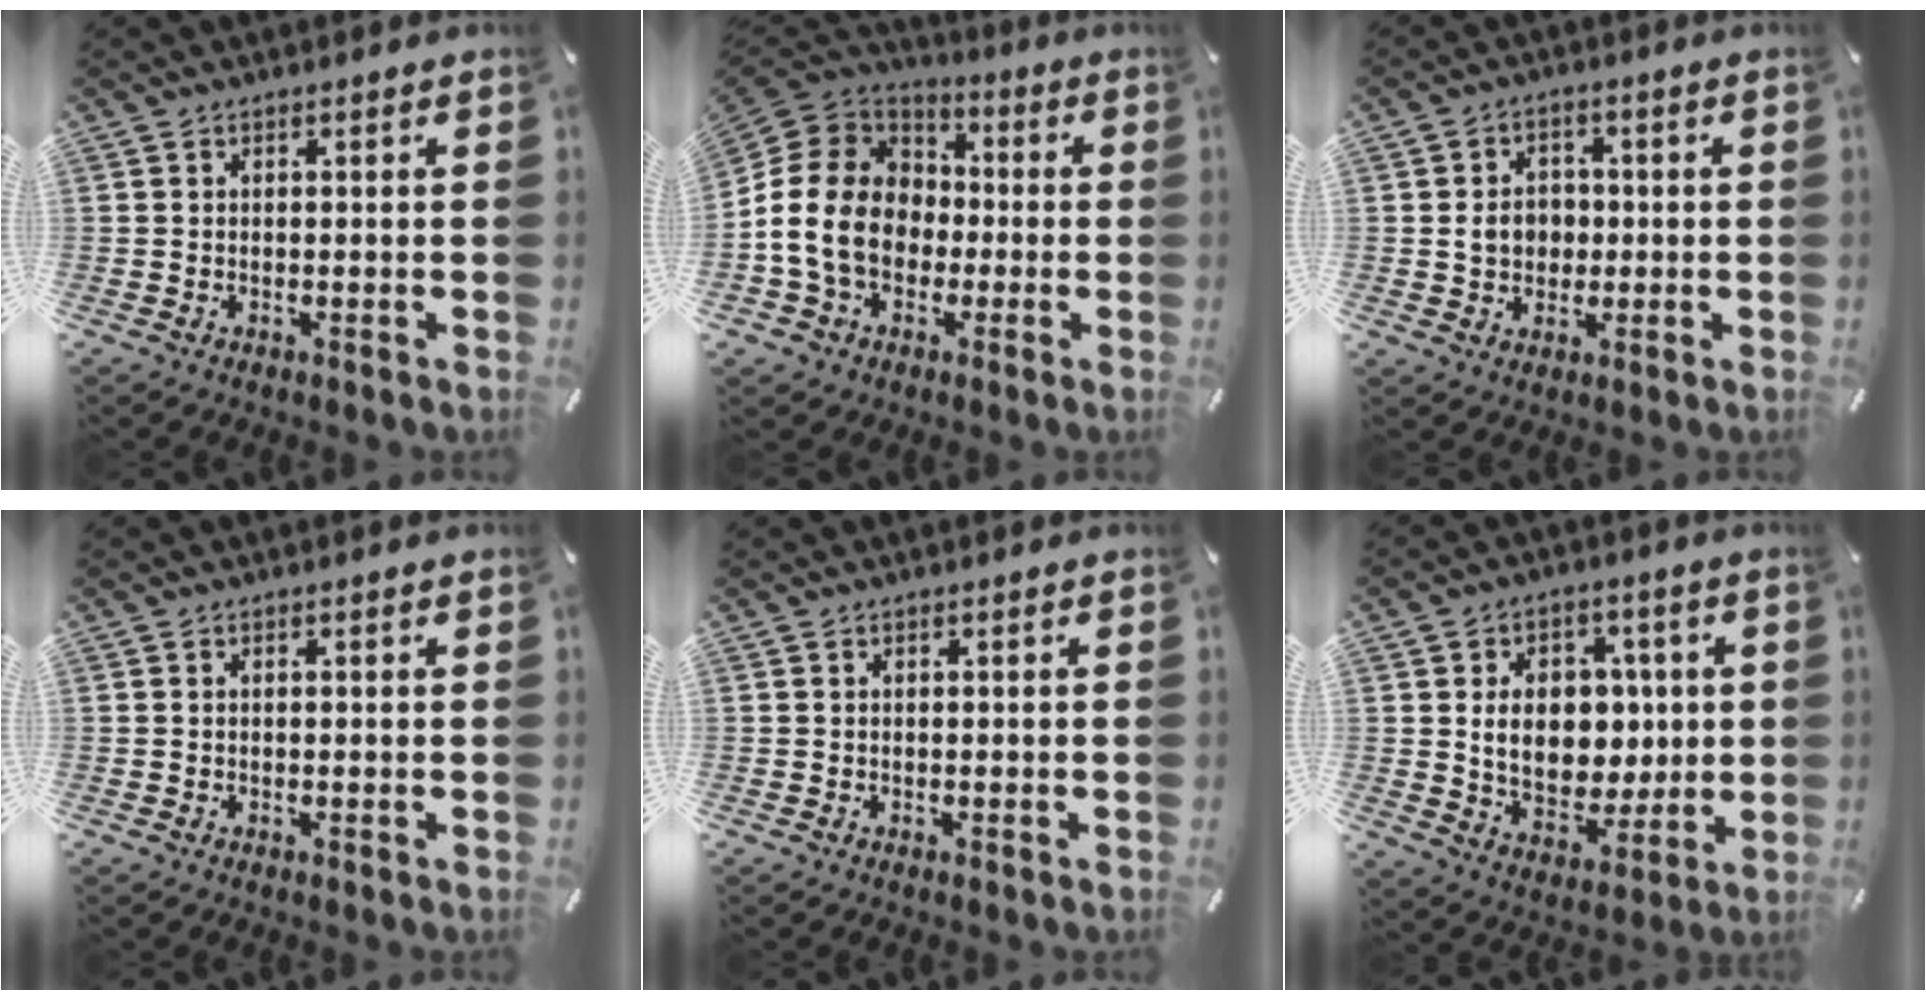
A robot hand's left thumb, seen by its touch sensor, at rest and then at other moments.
{"total": 15.4, "force": [-4.0, 12.8, 7.6], "torque": [-0.179, 0.035, -0.074]}
{"total": 6.8, "force": [0.2, 6.1, 3.0], "torque": [-0.048, 0.003, 0.001]}
{"total": 0.0}
{"total": 0.0}
{"total": 13.3, "force": [1.5, 10.7, 7.8], "torque": [-0.122, 0.001, 0.032]}